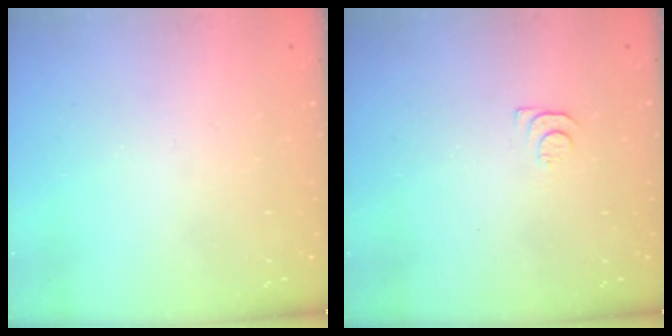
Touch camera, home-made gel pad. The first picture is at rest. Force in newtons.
{"total": 4.3, "press": 4.3, "slide": 0.6}